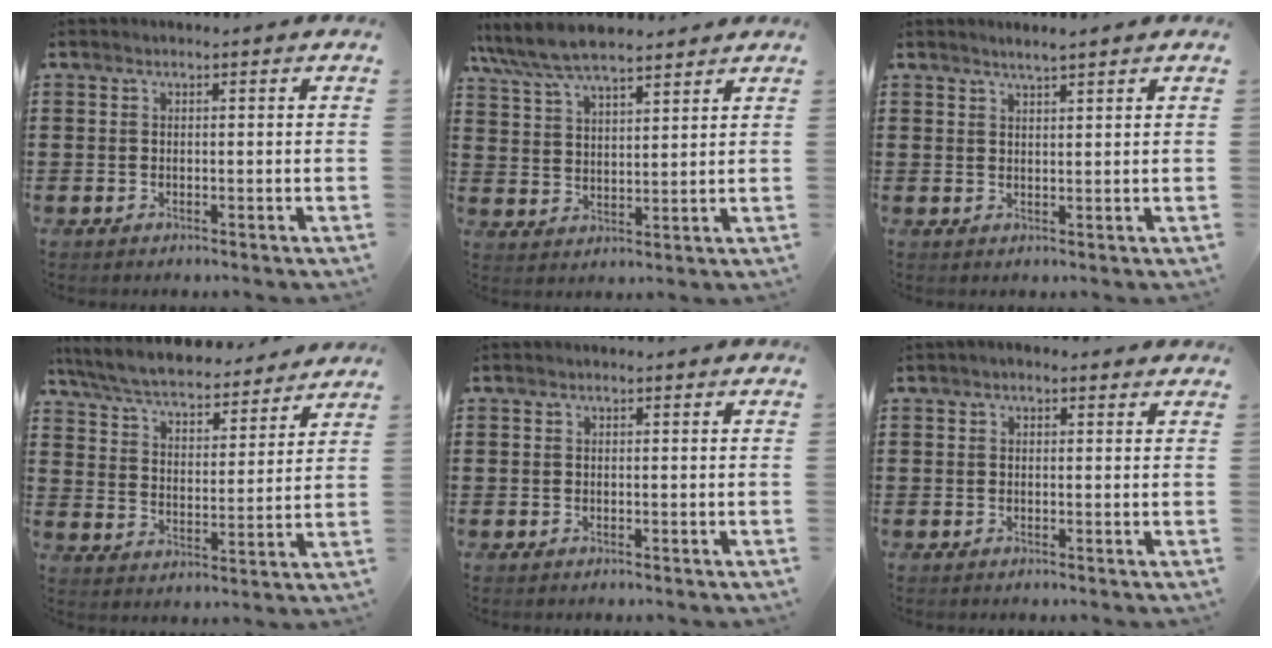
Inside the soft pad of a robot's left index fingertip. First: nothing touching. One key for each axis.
{"total": 7.0, "fx": 6.4, "fy": 1.5, "fz": 2.4, "tx": -0.071, "ty": -0.019, "tz": 0.116}
{"total": 1.7, "fx": 1.6, "fy": -0.1, "fz": 0.7, "tx": -0.016, "ty": 0.001, "tz": 0.029}
{"total": 6.6, "fx": 6.3, "fy": 0.6, "fz": 2.0, "tx": -0.066, "ty": -0.038, "tz": 0.109}
{"total": 0.0}
{"total": 1.1, "fx": 0.5, "fy": 0.8, "fz": 0.5, "tx": -0.013, "ty": 0.008, "tz": 0.007}